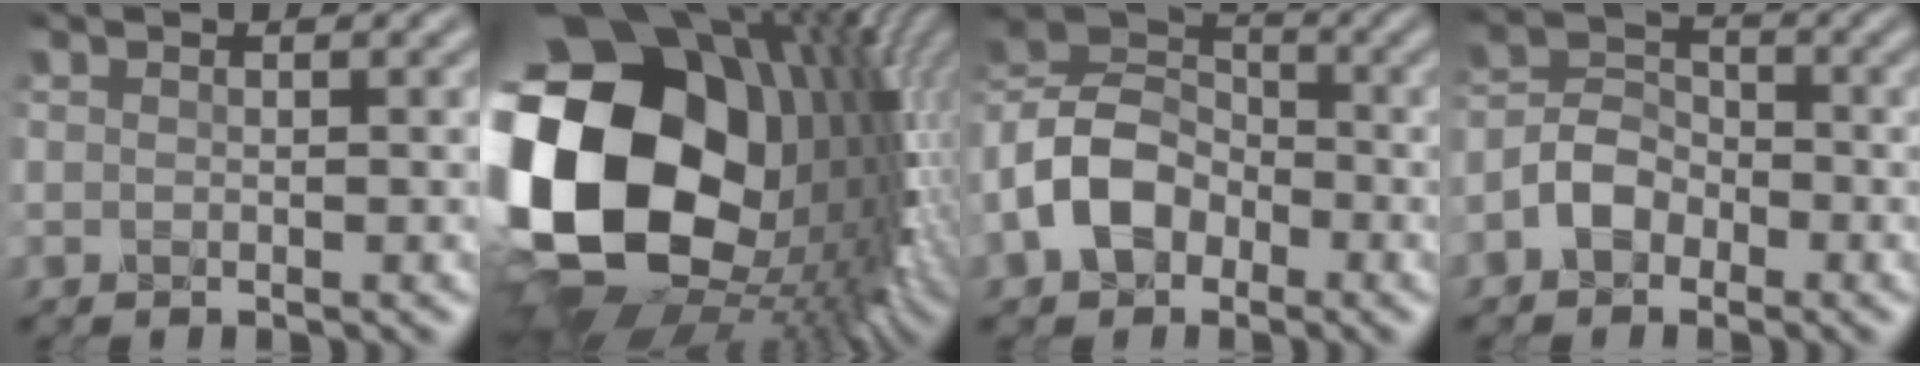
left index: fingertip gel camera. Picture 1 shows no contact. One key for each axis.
{"total": 21.2, "fx": 0.0, "fy": 15.1, "fz": 14.9, "tx": -0.343, "ty": -0.038, "tz": 0.036}
{"total": 6.8, "fx": -2.6, "fy": 4.9, "fz": 3.9, "tx": -0.081, "ty": 0.011, "tz": -0.069}
{"total": 3.0, "fx": -1.7, "fy": 2.0, "fz": 1.4, "tx": -0.032, "ty": 0.012, "tz": -0.040}